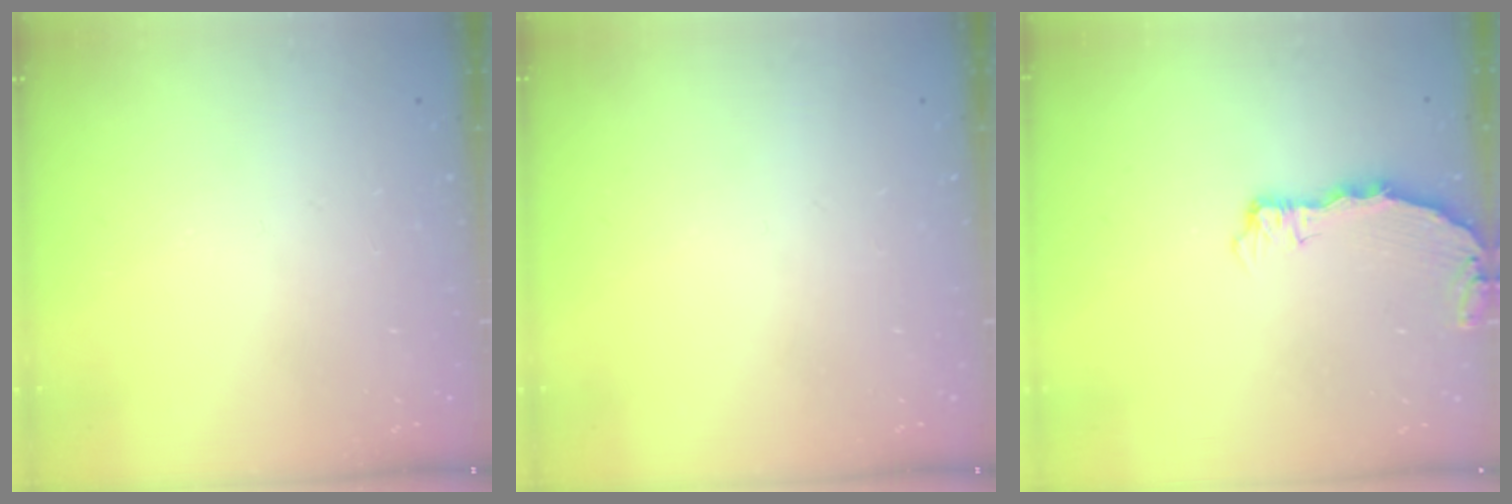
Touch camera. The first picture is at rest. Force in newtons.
{"total": 0.0}
{"total": 3.7, "press": 3.7, "slide": 0.4}